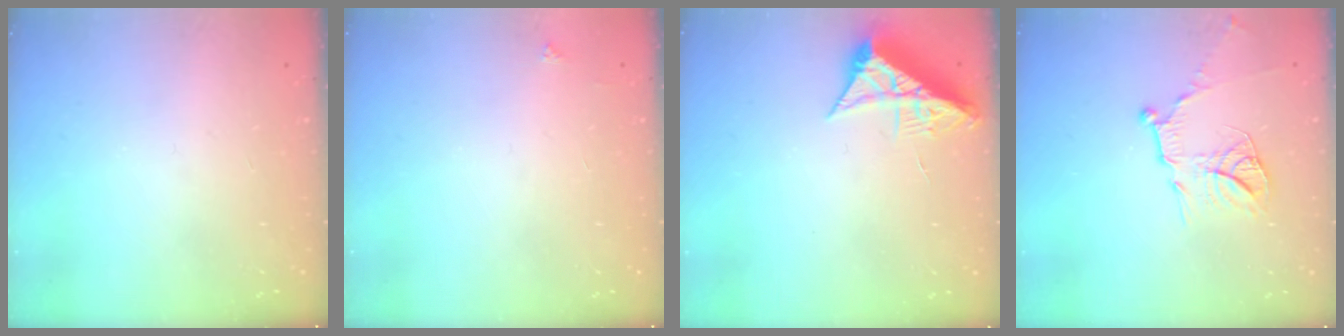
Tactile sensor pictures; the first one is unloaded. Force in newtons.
{"total": 2.1, "press": 2.1, "slide": 0.3}
{"total": 7.7, "press": 7.7, "slide": 0.4}
{"total": 14.1, "press": 14.1, "slide": 1.4}